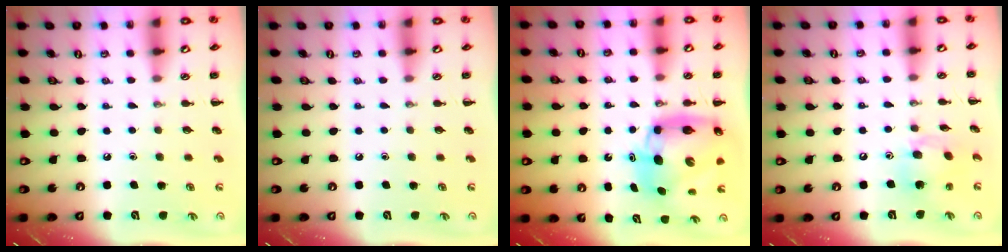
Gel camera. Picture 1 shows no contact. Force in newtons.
{"total": 0.0}
{"total": 11.1, "press": 10.6, "slide": 3.2}
{"total": 12.0, "press": 11.6, "slide": 3.0}